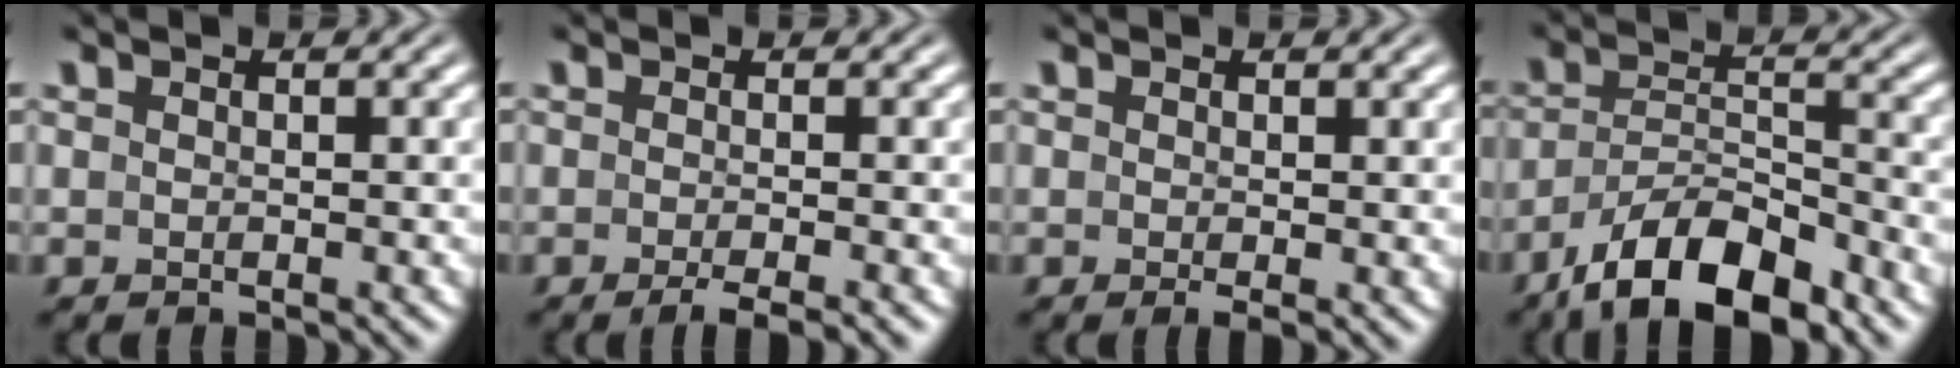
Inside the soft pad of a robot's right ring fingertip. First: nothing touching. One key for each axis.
{"total": 3.1, "fx": -2.5, "fy": 0.3, "fz": 1.9, "tx": -0.026, "ty": -0.005, "tz": -0.037}
{"total": 1.1, "fx": -0.4, "fy": 0.1, "fz": 1.0, "tx": -0.010, "ty": -0.005, "tz": -0.004}
{"total": 8.2, "fx": -5.6, "fy": 3.6, "fz": 4.9, "tx": -0.075, "ty": -0.020, "tz": -0.079}